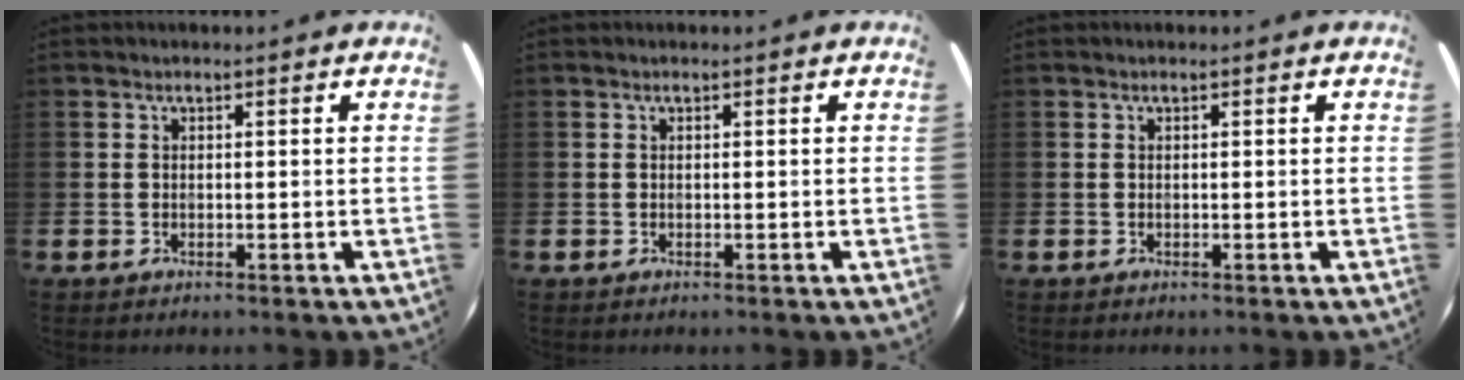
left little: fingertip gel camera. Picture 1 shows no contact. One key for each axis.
{"total": 0.0}
{"total": 0.0}